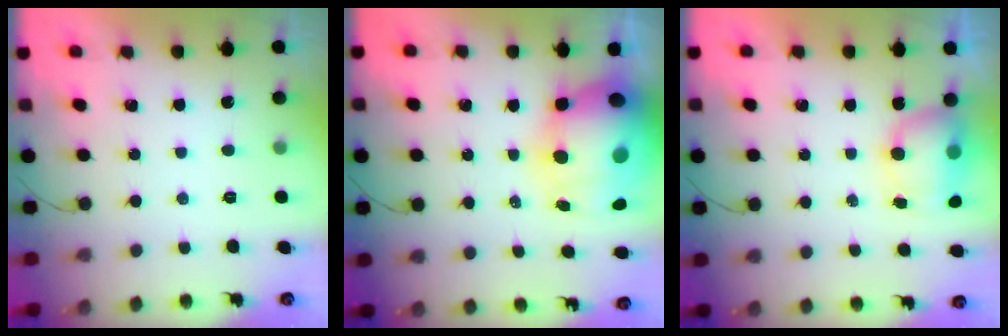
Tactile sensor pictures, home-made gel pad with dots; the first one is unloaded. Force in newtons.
{"total": 23.8, "press": 23.1, "slide": 5.7}
{"total": 7.2, "press": 7.0, "slide": 1.3}